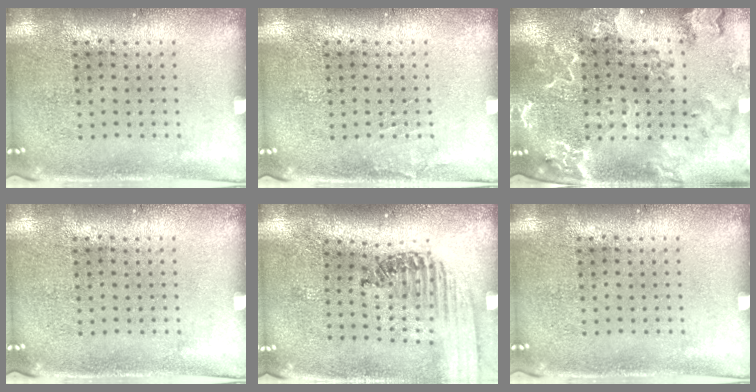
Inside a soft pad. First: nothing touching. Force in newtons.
{"total": 0.6, "press": 0.6, "slide": 0.1}
{"total": 2.6, "press": 2.5, "slide": 0.9}
{"total": 0.0}
{"total": 1.4, "press": 1.4, "slide": 0.1}
{"total": 0.0}